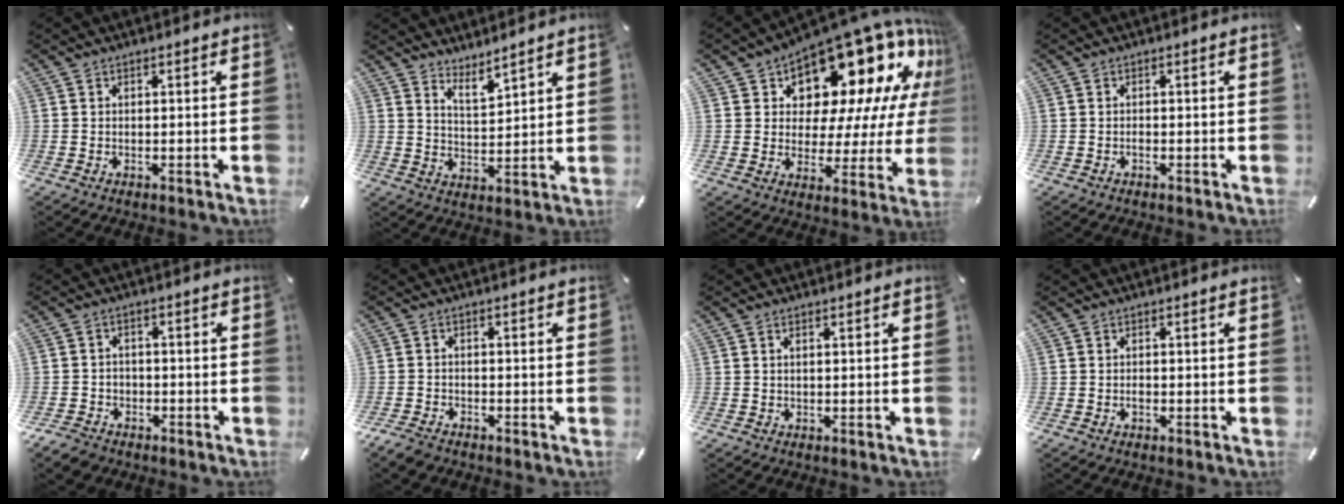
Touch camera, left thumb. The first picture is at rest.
{"total": 4.7, "force": [4.7, 0.6, 0.4], "torque": [-0.015, -0.031, 0.087]}
{"total": 20.5, "force": [13.3, 10.9, 11.2], "torque": [-0.153, -0.110, 0.226]}
{"total": 0.9, "force": [-0.5, 0.3, 0.7], "torque": [-0.016, -0.002, -0.009]}
{"total": 4.5, "force": [-2.9, 3.4, 0.7], "torque": [-0.024, 0.014, -0.058]}
{"total": 2.9, "force": [-2.5, 1.4, 0.6], "torque": [-0.024, 0.010, -0.053]}
{"total": 0.6, "force": [0.2, 0.3, 0.5], "torque": [-0.012, 0.002, 0.002]}
{"total": 1.1, "force": [-0.4, 0.6, 0.8], "torque": [-0.015, 0.000, -0.009]}